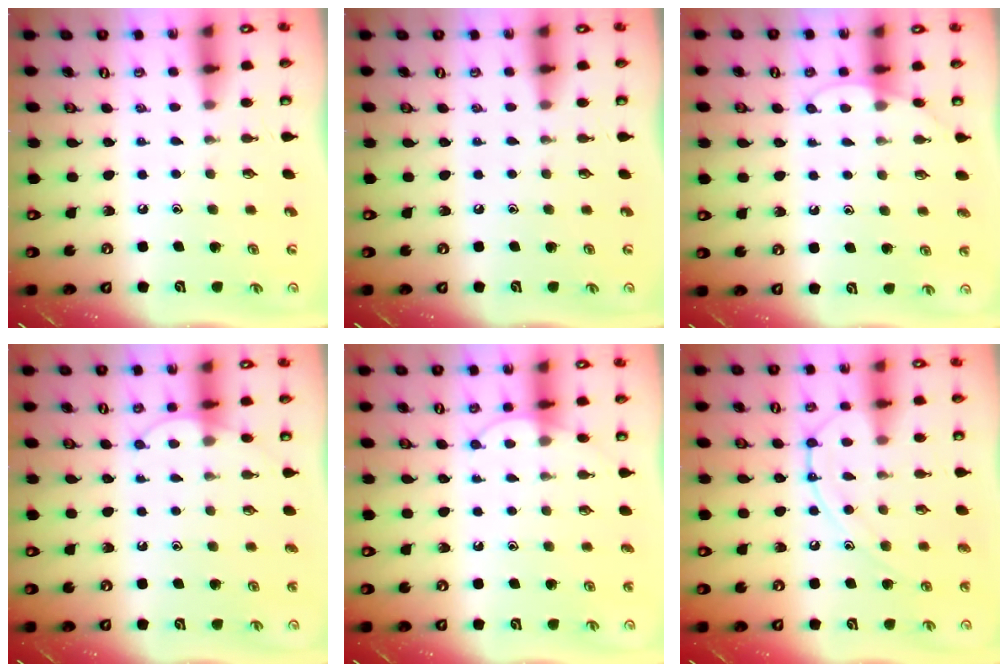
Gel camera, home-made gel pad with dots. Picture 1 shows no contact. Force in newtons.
{"total": 0.0}
{"total": 4.8, "press": 4.7, "slide": 0.4}
{"total": 5.8, "press": 5.8, "slide": 0.4}
{"total": 5.8, "press": 5.8, "slide": 0.4}
{"total": 13.1, "press": 13.0, "slide": 1.2}